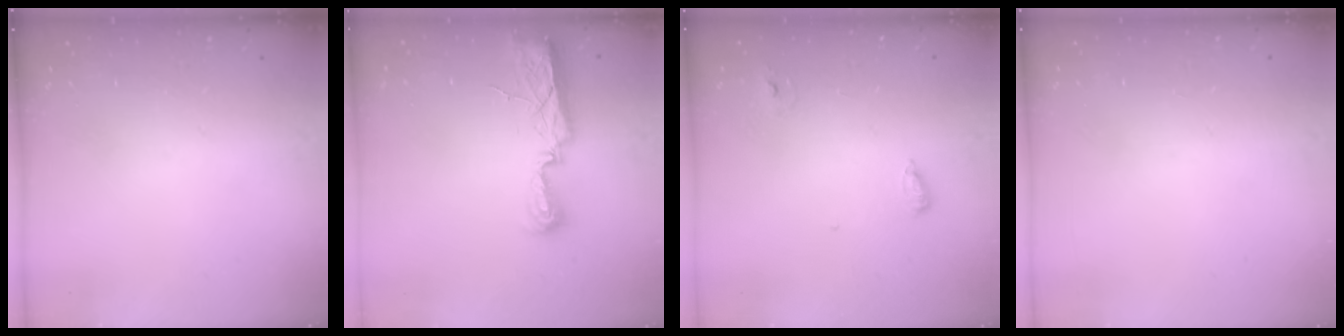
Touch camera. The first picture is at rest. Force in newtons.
{"total": 10.7, "press": 9.0, "slide": 5.8}
{"total": 6.0, "press": 5.8, "slide": 1.5}
{"total": 0.9, "press": 0.9, "slide": 0.0}